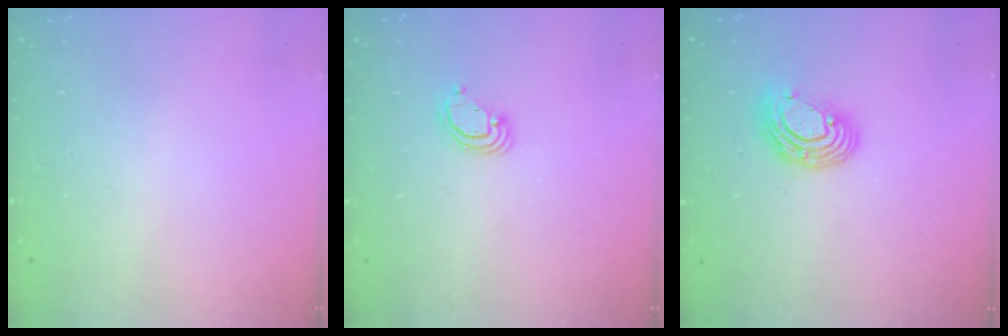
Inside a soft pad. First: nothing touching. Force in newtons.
{"total": 3.8, "press": 3.8, "slide": 0.1}
{"total": 9.5, "press": 9.5, "slide": 0.7}